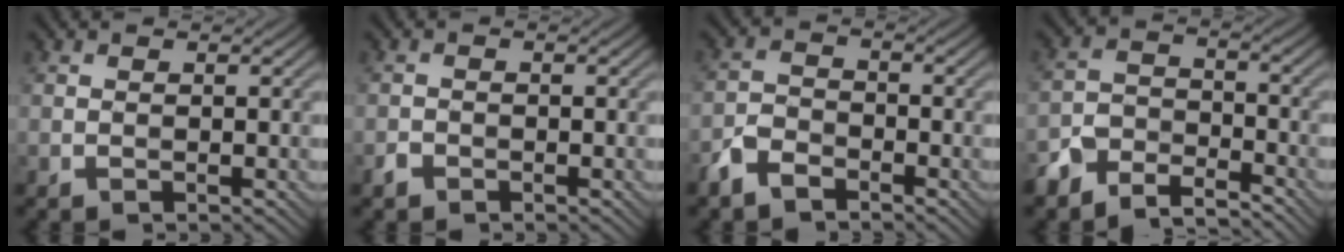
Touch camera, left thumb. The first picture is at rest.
{"total": 1.1, "force": [-0.8, 0.7, 0.3], "torque": [-0.005, -0.001, -0.018]}
{"total": 4.1, "force": [-3.2, 2.0, 1.7], "torque": [-0.037, -0.005, -0.076]}
{"total": 6.6, "force": [-5.7, 2.6, 2.2], "torque": [-0.047, -0.005, -0.121]}